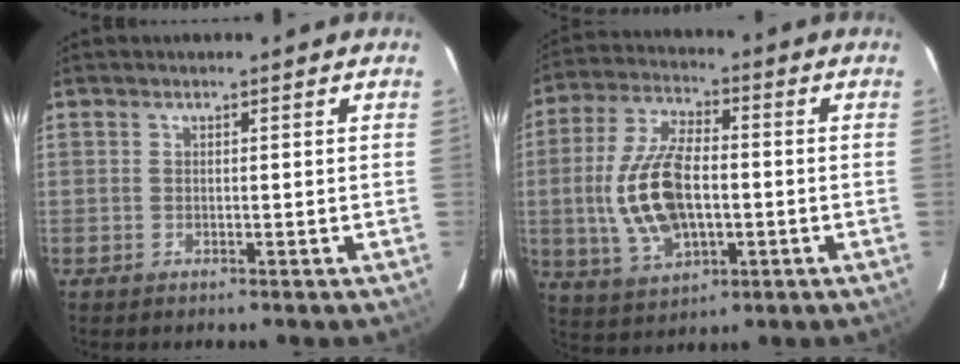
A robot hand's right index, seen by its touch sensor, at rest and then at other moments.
{"total": 15.3, "force": [-1.4, 7.9, 13.0], "torque": [-0.272, 0.003, -0.016]}